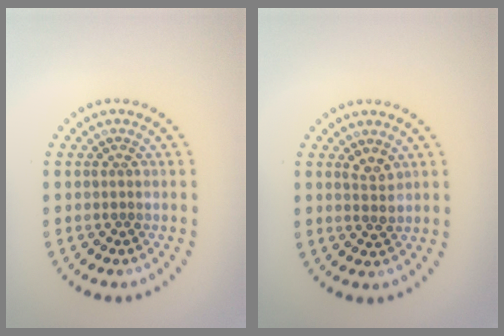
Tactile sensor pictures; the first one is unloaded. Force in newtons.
{"total": 1.5, "press": 1.4, "slide": 0.7}